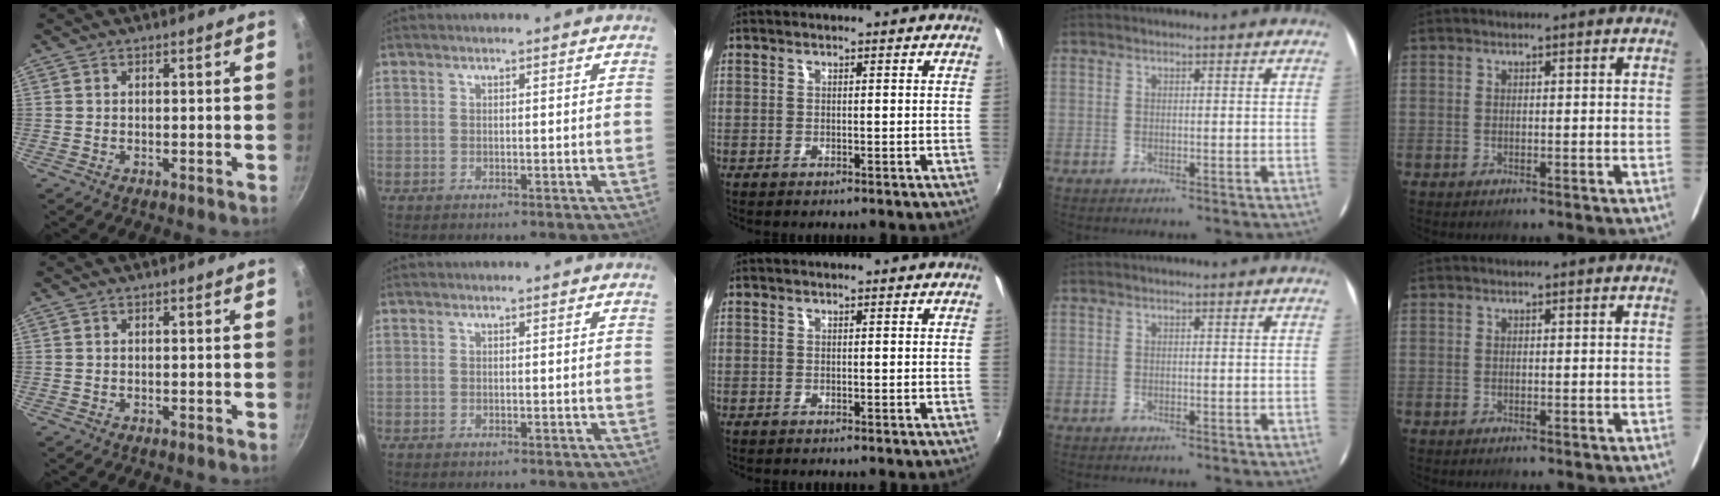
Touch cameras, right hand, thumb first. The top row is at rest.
{}